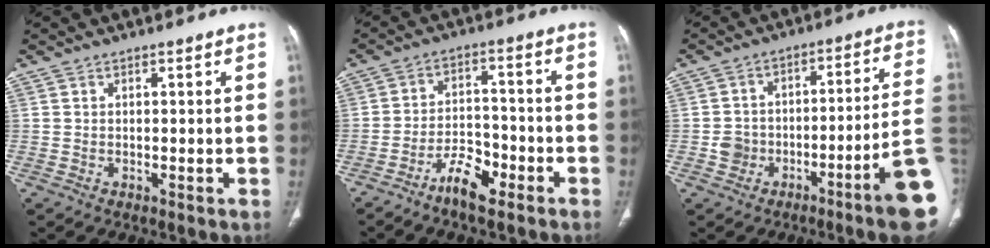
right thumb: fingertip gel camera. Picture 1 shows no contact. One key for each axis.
{"total": 10.3, "fx": -6.8, "fy": 4.1, "fz": 6.5, "tx": -0.109, "ty": 0.050, "tz": -0.123}
{"total": 14.7, "fx": -6.1, "fy": 3.2, "fz": 13.0, "tx": -0.164, "ty": 0.064, "tz": -0.090}